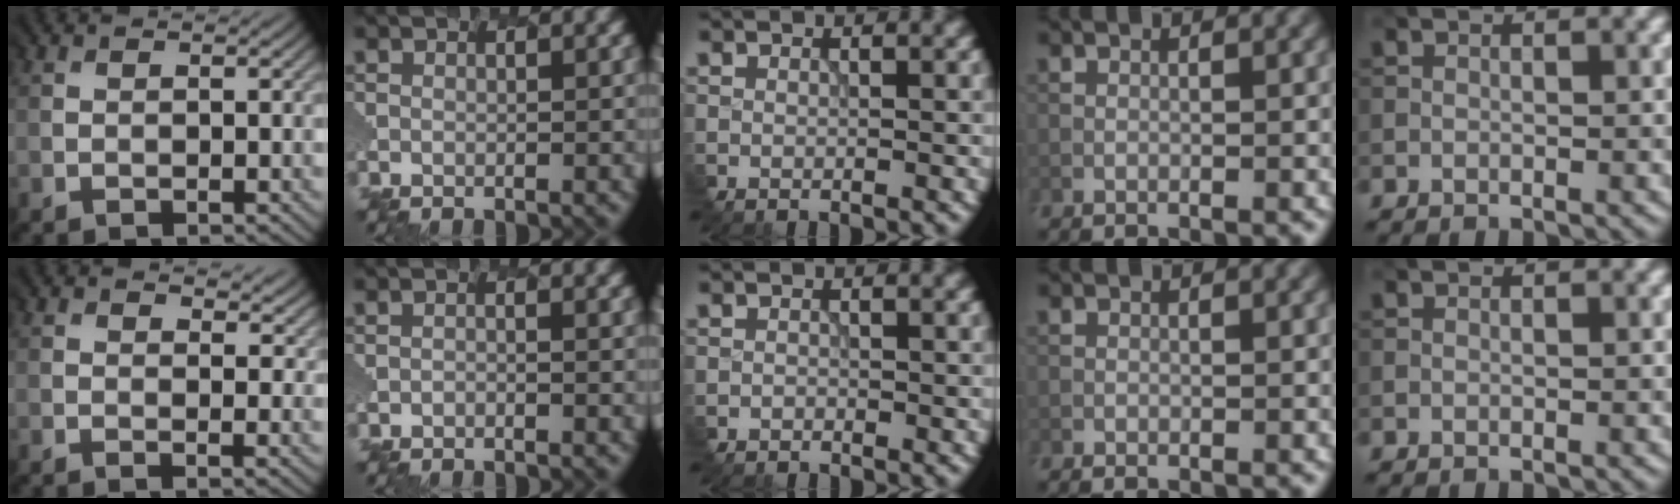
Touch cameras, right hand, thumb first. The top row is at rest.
{"thumb": {"total": 5.0, "force": [2.0, 2.7, 3.7], "torque": [-0.049, -0.004, 0.032]}, "index": {"total": 1.2, "force": [-1.1, -0.3, -0.4], "torque": [-0.008, 0.003, -0.017]}, "middle": {"total": 0.7, "force": [-0.5, -0.2, -0.5], "torque": [-0.003, 0.003, -0.006]}}